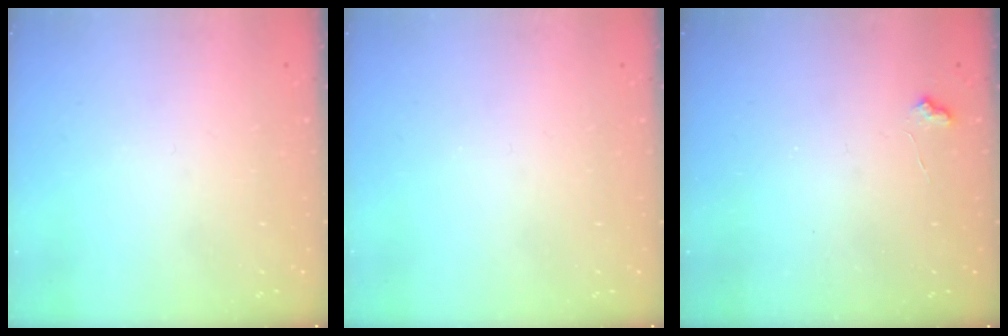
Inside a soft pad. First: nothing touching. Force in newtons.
{"total": 0.0}
{"total": 5.2, "press": 5.1, "slide": 0.7}